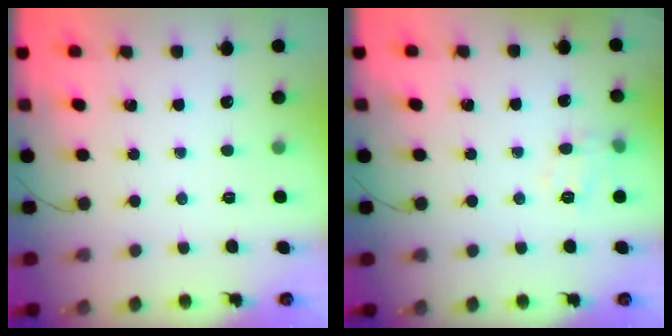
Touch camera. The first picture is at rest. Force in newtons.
{"total": 5.6, "press": 5.5, "slide": 1.2}